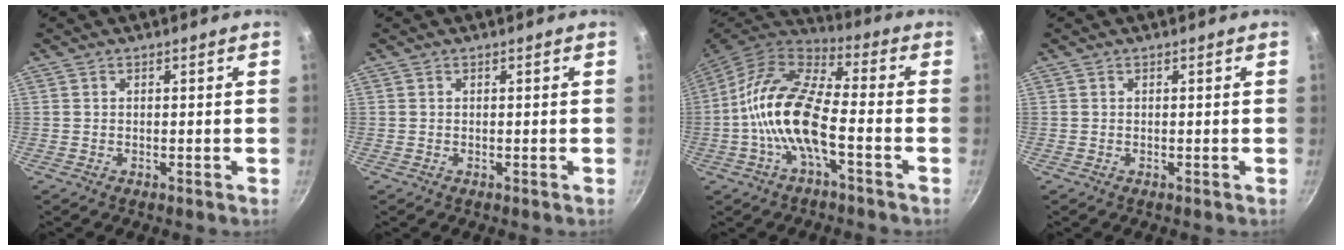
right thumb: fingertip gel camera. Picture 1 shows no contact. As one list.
[{"total": 0.0}, {"total": 15.1, "force": [-3.6, 6.0, 13.4], "torque": [-0.254, 0.041, -0.087]}, {"total": 0.0}]